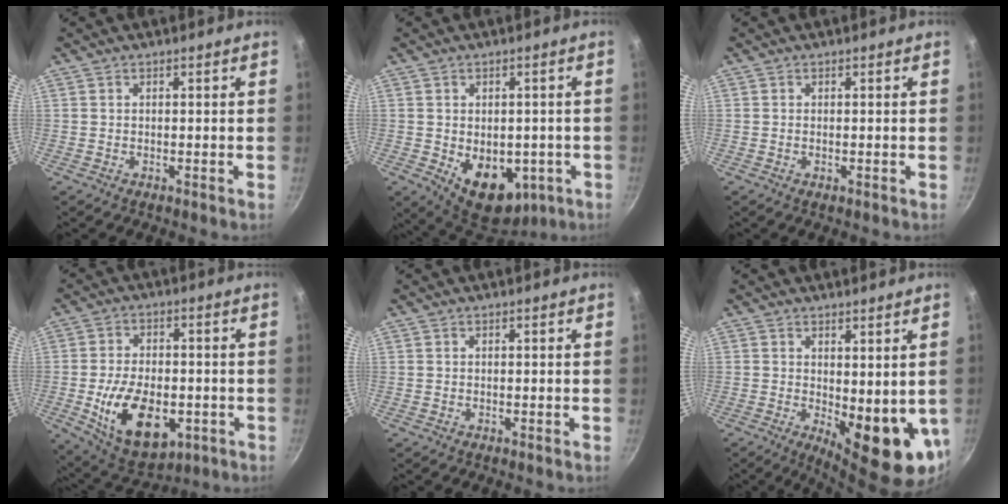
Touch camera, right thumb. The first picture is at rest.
{"total": 12.8, "force": [-3.1, 8.7, 8.9], "torque": [-0.086, -0.013, -0.023]}
{"total": 0.6, "force": [-0.1, 0.3, 0.5], "torque": [-0.009, 0.000, -0.003]}
{"total": 16.4, "force": [-4.1, 9.8, 12.5], "torque": [-0.192, 0.004, -0.051]}
{"total": 0.0}
{"total": 11.3, "force": [0.1, 4.6, 10.4], "torque": [-0.112, -0.020, 0.015]}